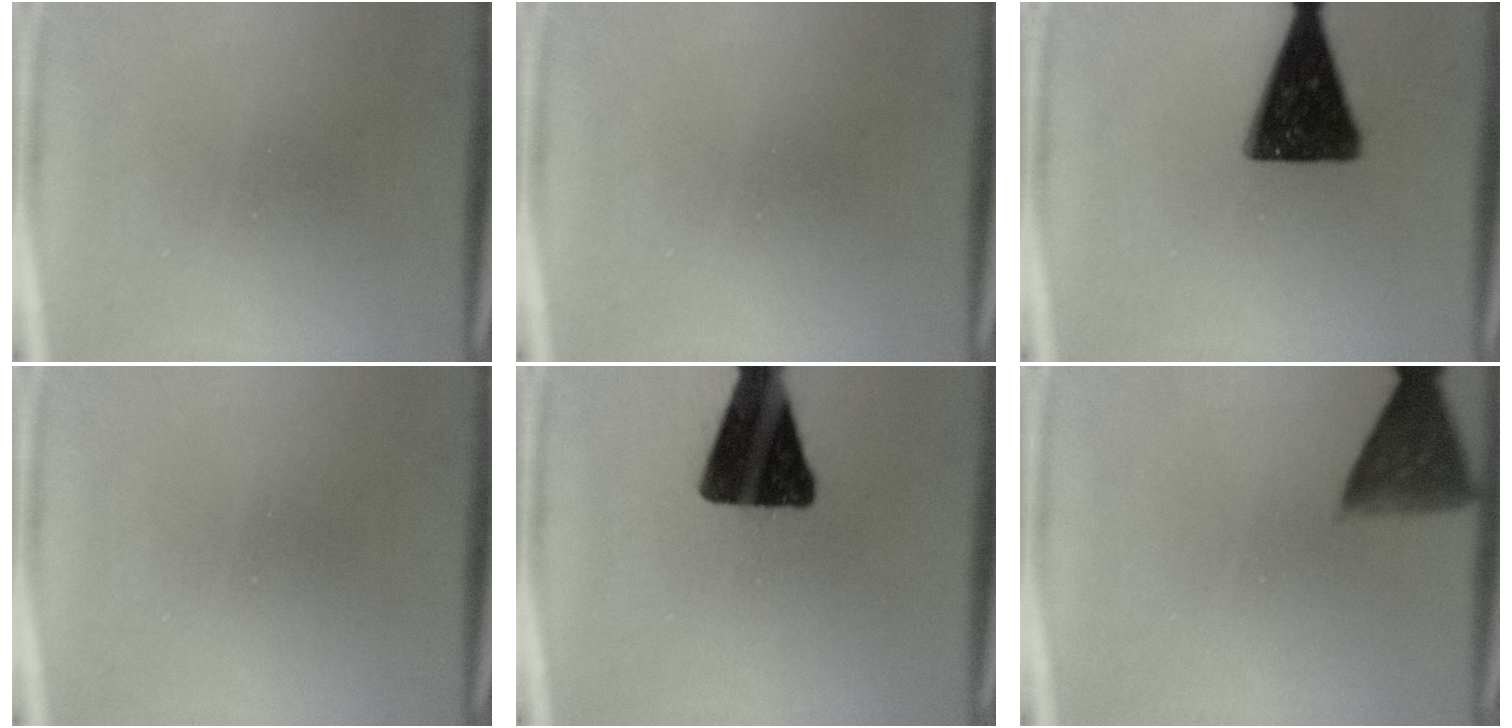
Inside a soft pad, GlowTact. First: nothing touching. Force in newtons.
{"total": 0.0}
{"total": 16.4}
{"total": 0.0}
{"total": 17.1}
{"total": 8.0}